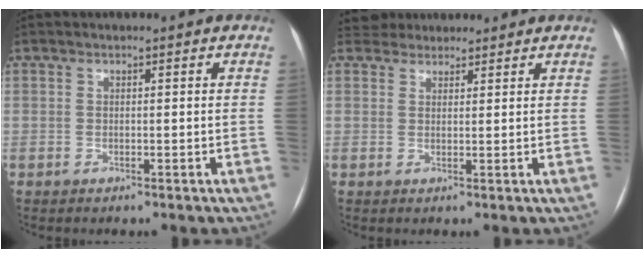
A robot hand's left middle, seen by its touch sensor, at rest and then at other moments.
{"total": 4.6, "force": [4.2, 1.7, 0.0], "torque": [0.002, 0.028, 0.065]}